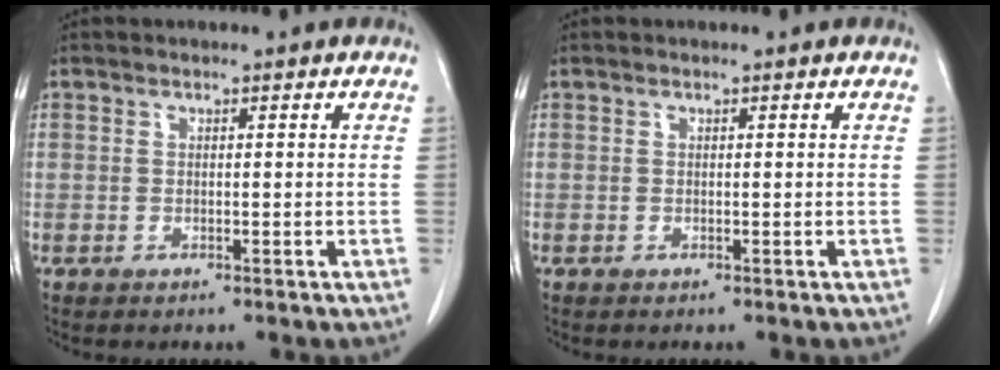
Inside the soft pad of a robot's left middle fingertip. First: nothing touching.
{"total": 0.0}